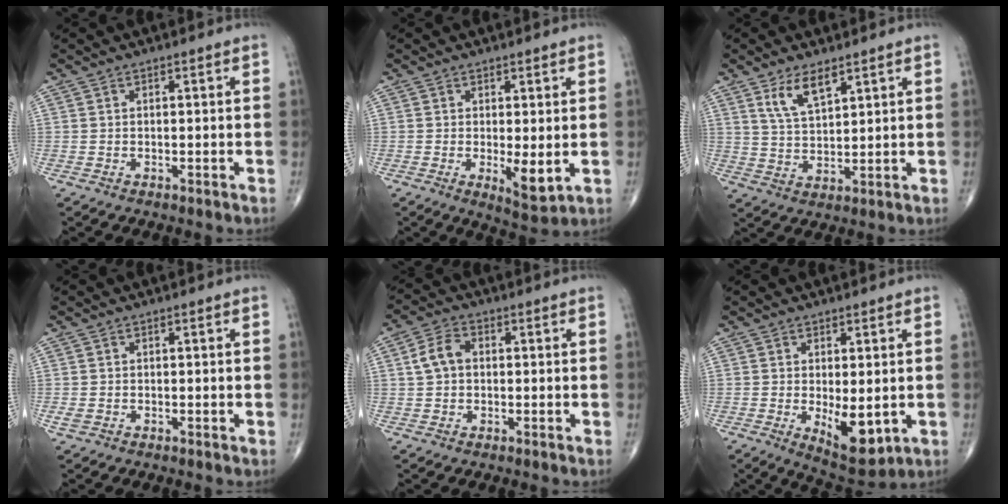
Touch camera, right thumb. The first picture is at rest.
{"total": 5.2, "force": [-0.4, 1.6, 4.9], "torque": [-0.075, -0.019, 0.000]}
{"total": 6.6, "force": [4.1, 2.6, 4.5], "torque": [-0.078, -0.024, 0.082]}
{"total": 1.3, "force": [-0.3, 1.0, 0.8], "torque": [-0.018, -0.003, -0.004]}
{"total": 5.1, "force": [0.6, 3.6, 3.5], "torque": [-0.070, 0.016, 0.006]}
{"total": 8.4, "force": [-1.2, 3.8, 7.5], "torque": [-0.097, -0.020, -0.005]}